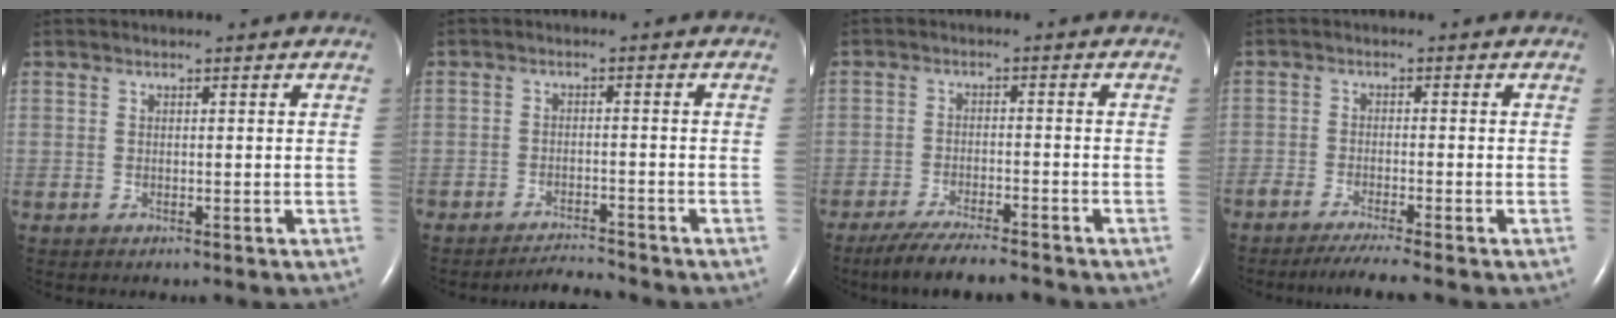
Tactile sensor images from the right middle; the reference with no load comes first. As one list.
[{"total": 3.1, "force": [-3.1, -0.5, 0.0], "torque": [-0.005, -0.016, -0.050]}, {"total": 8.3, "force": [-7.4, 0.7, 3.8], "torque": [-0.064, -0.021, -0.123]}, {"total": 5.2, "force": [-4.3, -0.5, 2.9], "torque": [-0.044, -0.013, -0.074]}]